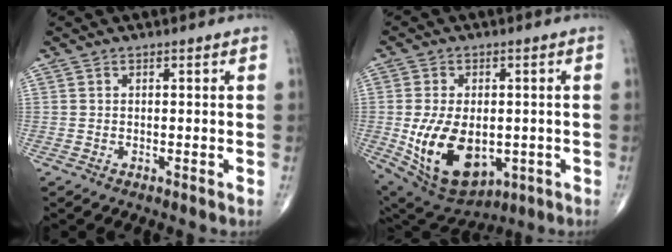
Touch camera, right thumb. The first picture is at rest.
{"total": 16.9, "force": [-3.0, 10.3, 13.0], "torque": [-0.221, -0.009, -0.019]}